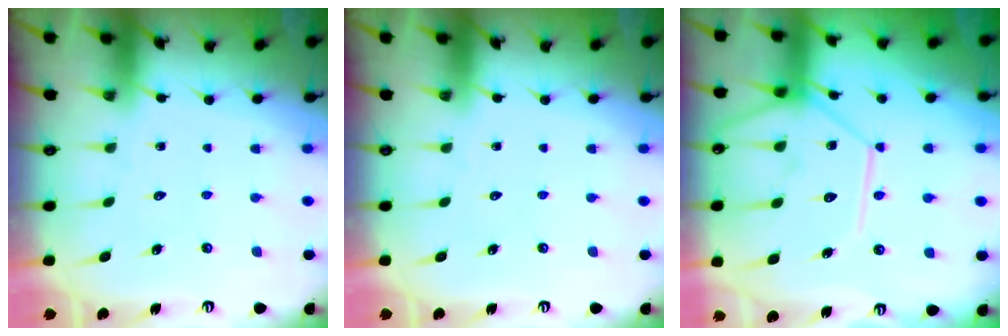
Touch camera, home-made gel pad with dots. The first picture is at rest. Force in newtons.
{"total": 0.0}
{"total": 13.4, "press": 13.3, "slide": 1.5}